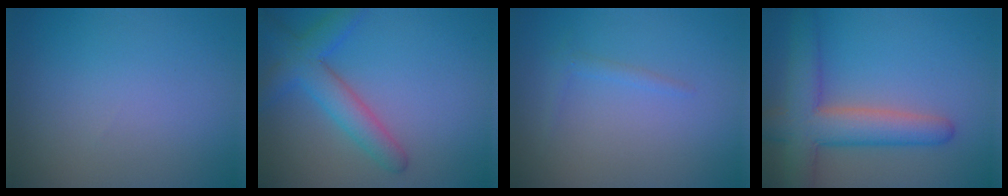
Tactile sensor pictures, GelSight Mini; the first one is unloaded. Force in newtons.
{"total": 4.2, "press": 4.2, "slide": 0.2}
{"total": 0.9, "press": 0.9, "slide": 0.0}
{"total": 6.8, "press": 6.8, "slide": 0.4}